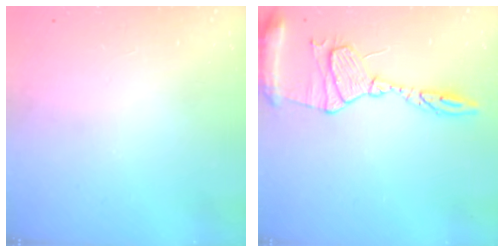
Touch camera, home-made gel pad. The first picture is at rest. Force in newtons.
{"total": 13.4, "press": 13.4, "slide": 1.1}